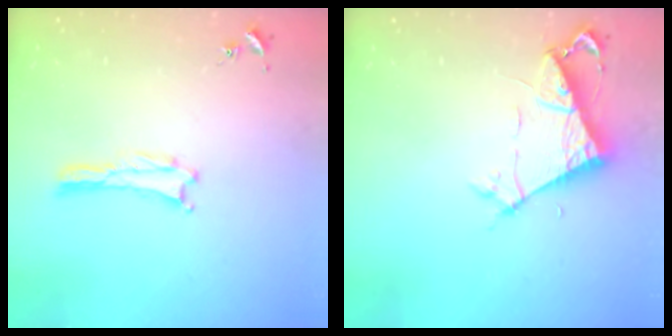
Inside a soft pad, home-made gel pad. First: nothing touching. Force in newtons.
{"total": 6.6, "press": 6.5, "slide": 0.7}